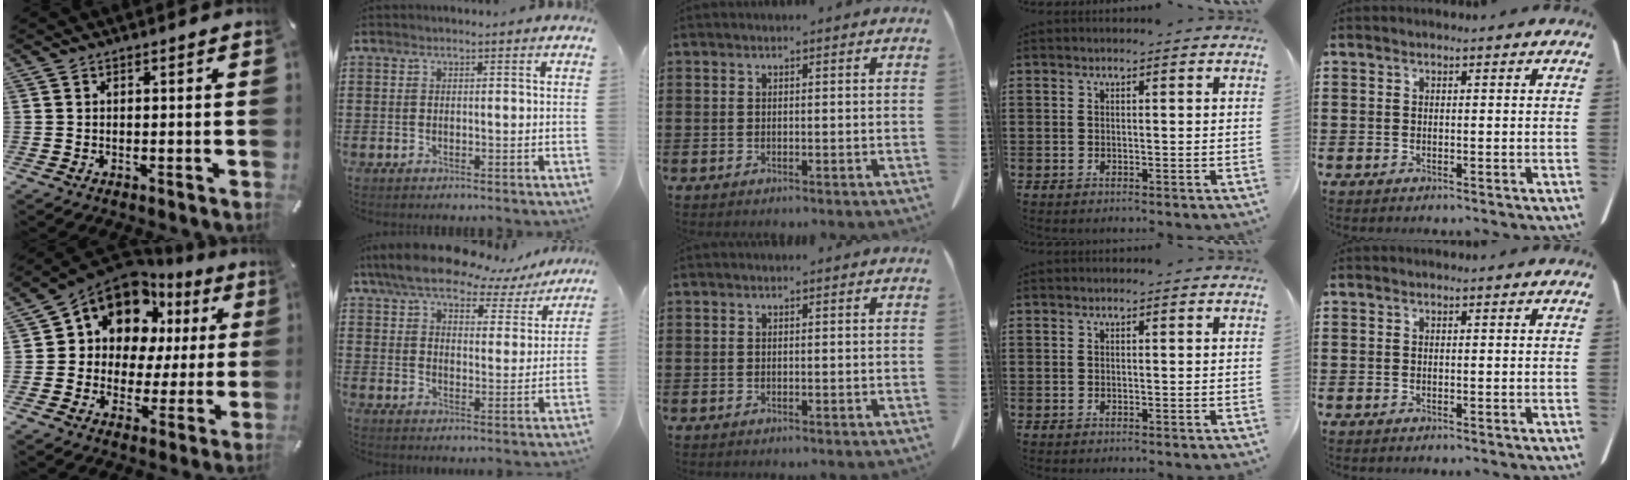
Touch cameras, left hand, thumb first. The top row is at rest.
{"thumb": {"total": 13.0, "force": [8.6, 8.9, 4.0], "torque": [-0.094, -0.066, 0.160]}, "index": {"total": 8.8, "force": [7.4, 2.7, 3.8], "torque": [-0.090, -0.036, 0.128]}}